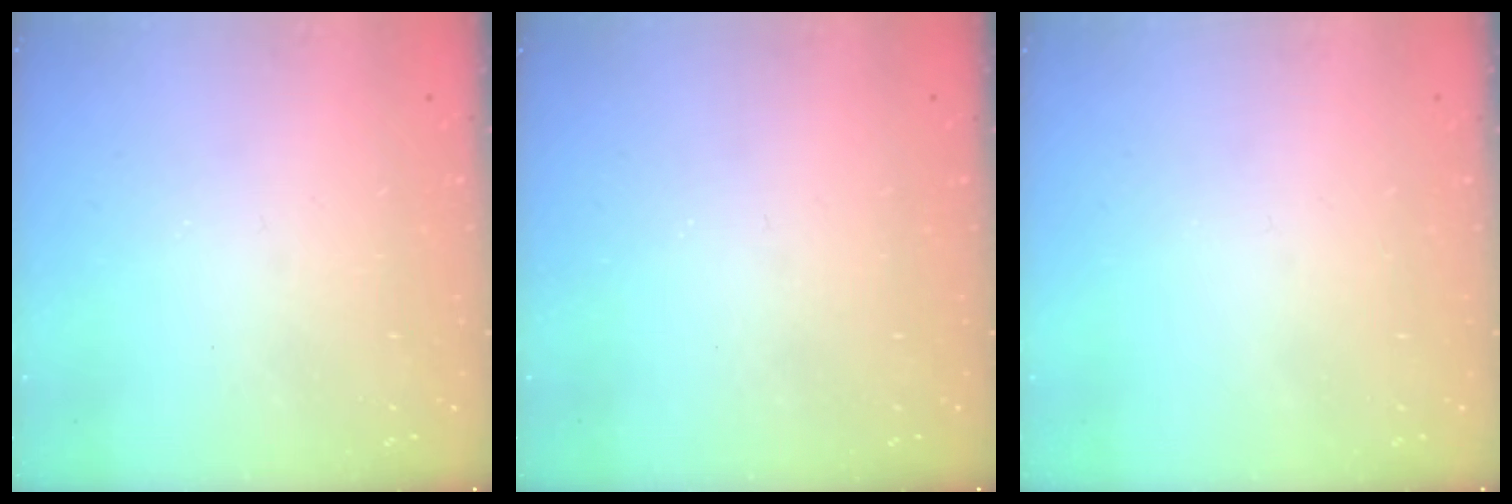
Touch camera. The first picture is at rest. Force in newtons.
{"total": 0.0}
{"total": 0.0}